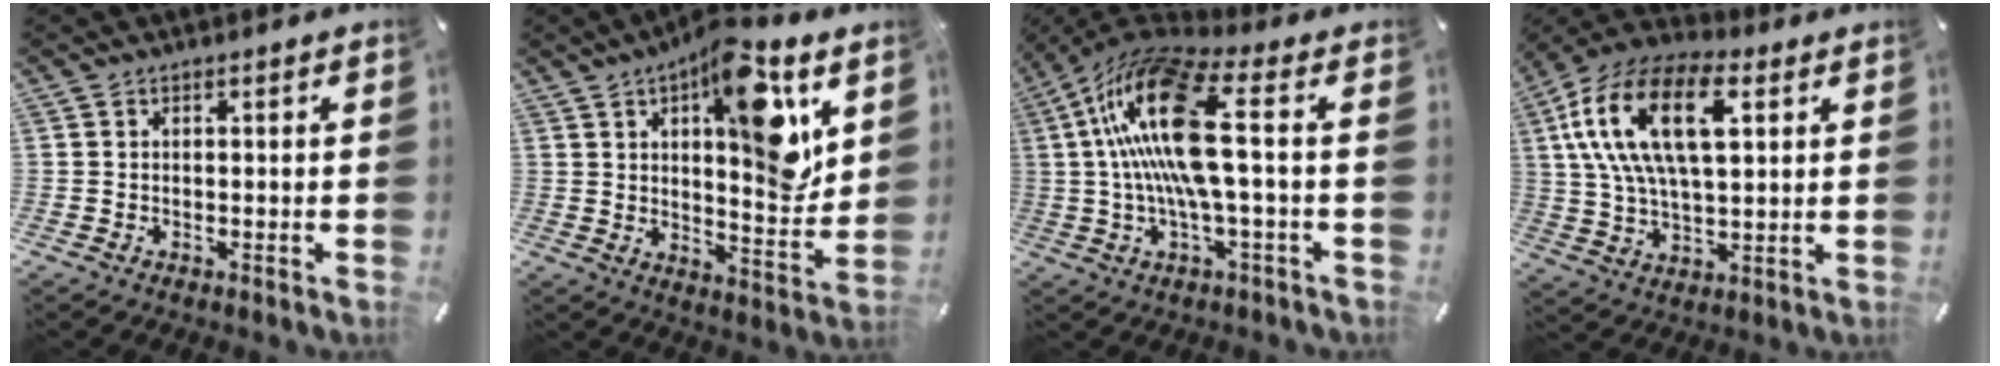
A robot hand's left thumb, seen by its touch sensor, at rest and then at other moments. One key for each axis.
{"total": 17.2, "fx": 7.7, "fy": 6.4, "fz": 14.1, "tx": -0.183, "ty": -0.043, "tz": 0.117}
{"total": 19.5, "fx": 2.2, "fy": 5.2, "fz": 18.7, "tx": -0.397, "ty": -0.015, "tz": 0.023}
{"total": 19.6, "fx": 6.9, "fy": 10.3, "fz": 15.2, "tx": -0.326, "ty": -0.005, "tz": 0.111}